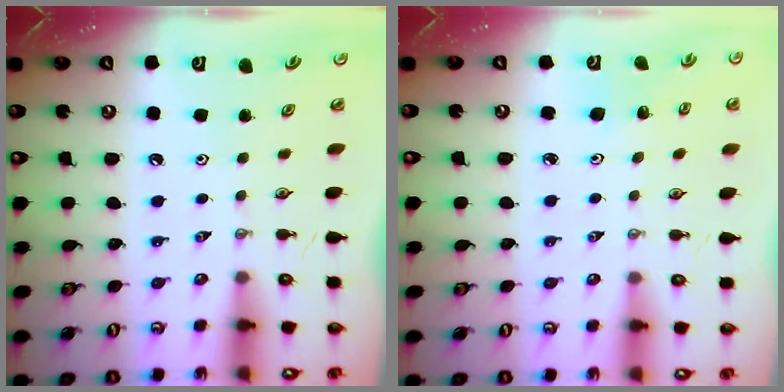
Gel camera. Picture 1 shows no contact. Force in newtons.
{"total": 2.8, "press": 2.6, "slide": 1.2}